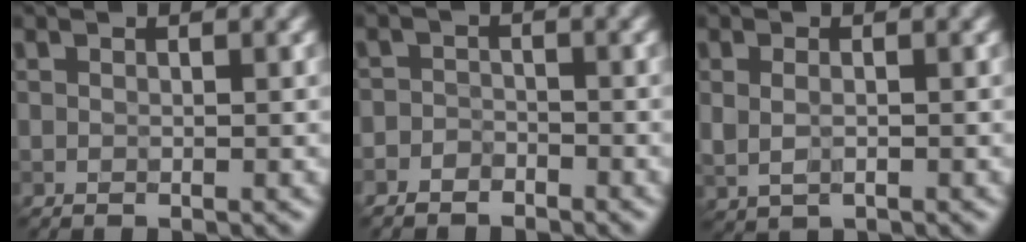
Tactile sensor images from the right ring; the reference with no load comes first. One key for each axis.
{"total": 2.1, "fx": -1.6, "fy": 1.3, "fz": 0.1, "tx": 0.018, "ty": 0.008, "tz": -0.038}
{"total": 1.5, "fx": 0.0, "fy": 1.0, "fz": 1.1, "tx": -0.026, "ty": -0.003, "tz": 0.004}